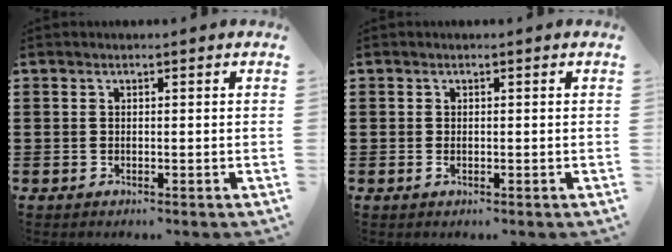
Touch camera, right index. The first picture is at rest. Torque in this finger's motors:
{"motor_torque": [0.92, 0.79, 0.05, 0.00]}